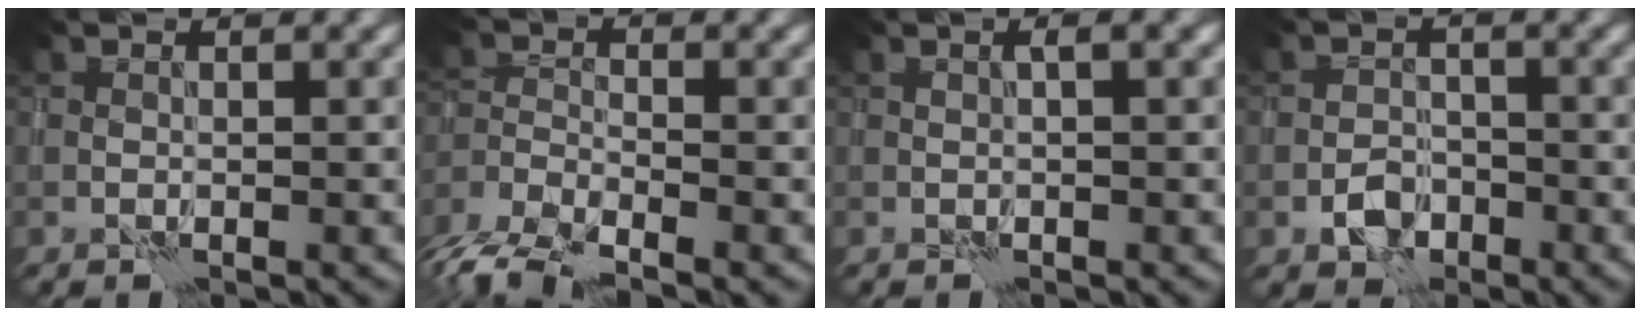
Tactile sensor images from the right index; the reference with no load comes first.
{"total": 6.2, "force": [-5.1, 1.9, 3.0], "torque": [-0.058, -0.011, -0.108]}
{"total": 0.9, "force": [0.3, 0.2, 0.8], "torque": [-0.010, 0.004, 0.005]}
{"total": 2.1, "force": [-1.2, 1.6, 0.8], "torque": [-0.008, 0.005, -0.024]}